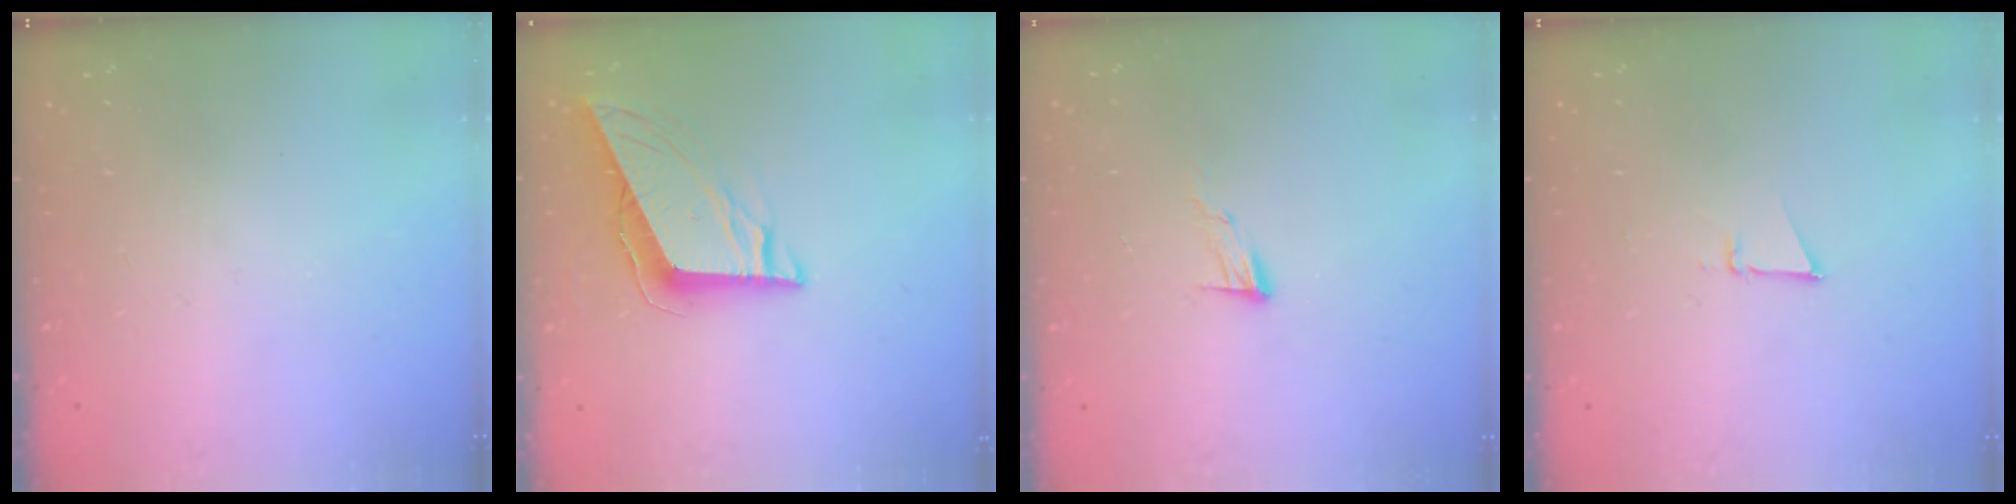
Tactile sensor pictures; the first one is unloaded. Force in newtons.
{"total": 9.0, "press": 8.9, "slide": 1.5}
{"total": 6.2, "press": 6.2, "slide": 0.6}
{"total": 3.0, "press": 2.9, "slide": 0.8}